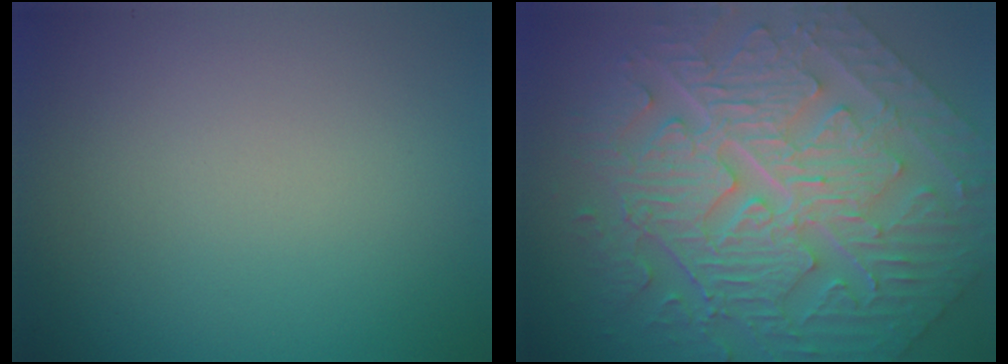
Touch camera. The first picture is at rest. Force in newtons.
{"total": 11.1, "press": 7.8, "slide": 7.9}